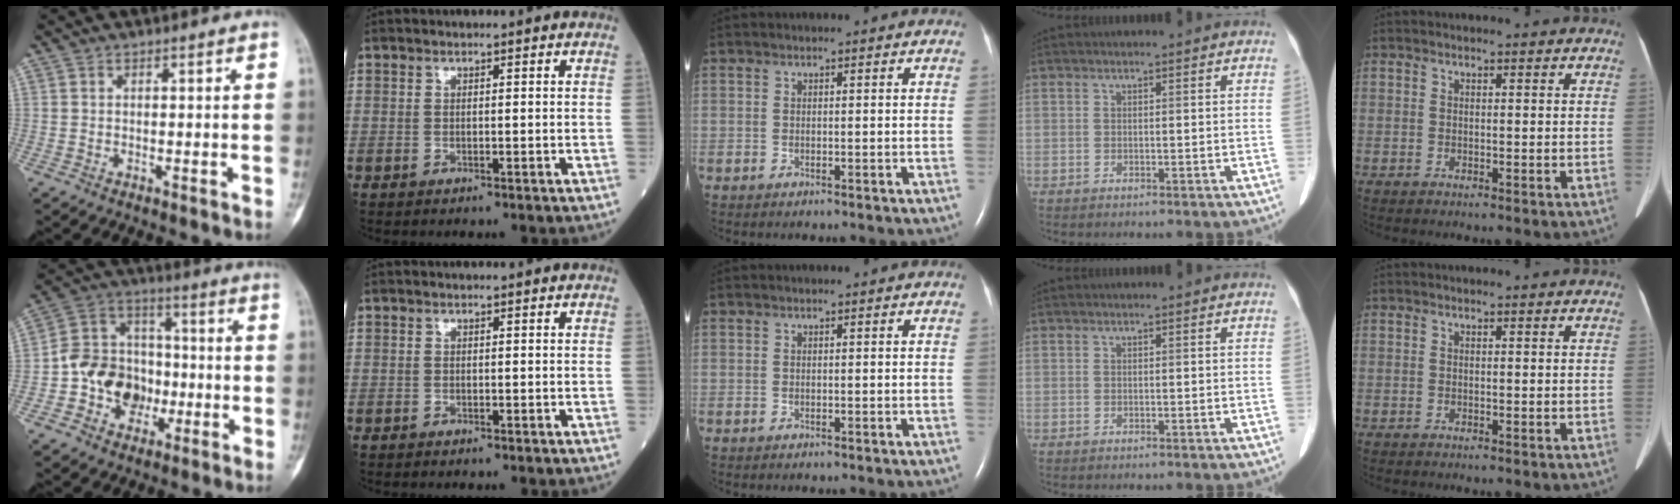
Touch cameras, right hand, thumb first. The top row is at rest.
{"thumb": {"total": 14.4, "force": [-4.0, 12.1, 6.6], "torque": [-0.065, 0.059, -0.074]}, "index": {"total": 0.6, "force": [-0.6, 0.1, 0.1], "torque": [-0.007, 0.000, -0.011]}}